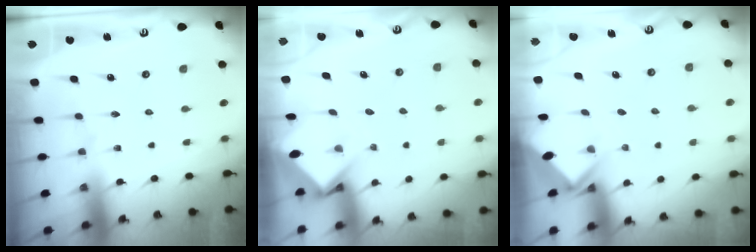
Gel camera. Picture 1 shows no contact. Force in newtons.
{"total": 3.8, "press": 3.8, "slide": 0.3}
{"total": 2.5, "press": 2.5, "slide": 0.2}